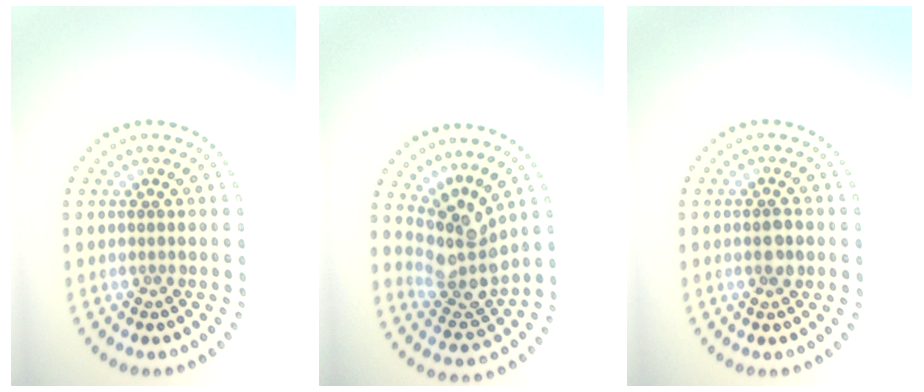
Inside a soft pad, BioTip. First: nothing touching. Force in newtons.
{"total": 4.3, "press": 3.1, "slide": 3.0}
{"total": 1.8, "press": 1.8, "slide": 0.3}